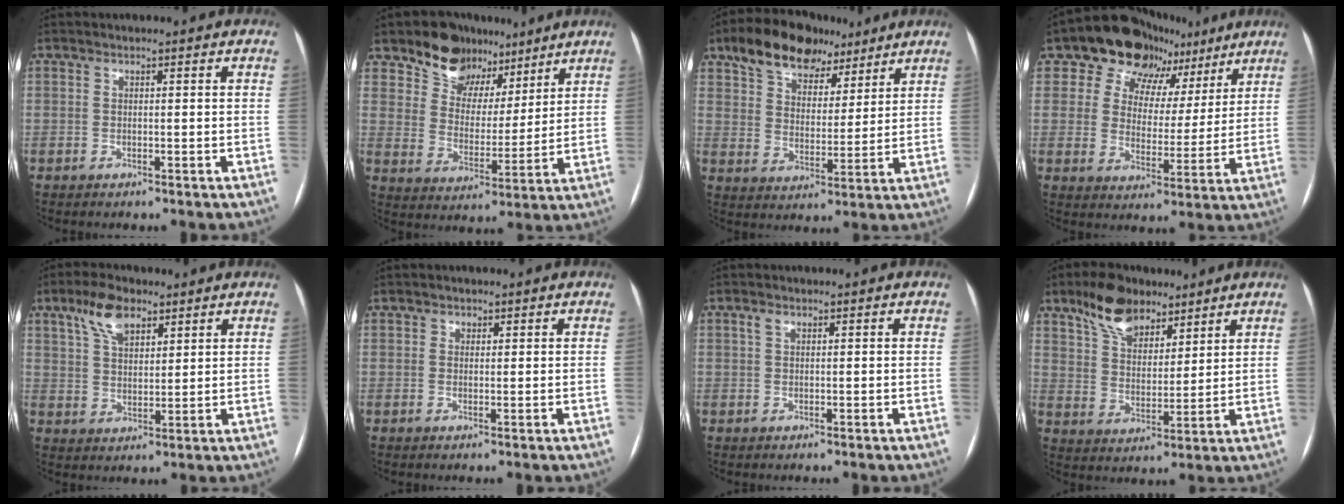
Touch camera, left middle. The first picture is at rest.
{"total": 10.5, "force": [7.6, 7.0, 2.2], "torque": [-0.030, 0.022, 0.130]}
{"total": 13.3, "force": [9.3, 7.3, 6.1], "torque": [-0.097, 0.036, 0.157]}
{"total": 13.9, "force": [9.1, 9.4, 4.8], "torque": [-0.061, 0.032, 0.126]}
{"total": 7.3, "force": [4.5, 3.4, 4.7], "torque": [-0.093, 0.017, 0.086]}
{"total": 1.0, "force": [0.5, 0.8, 0.1], "torque": [0.008, -0.002, 0.004]}
{"total": 1.0, "force": [0.6, 0.6, 0.7], "torque": [-0.017, 0.009, 0.012]}
{"total": 10.1, "force": [7.2, 5.2, 4.7], "torque": [-0.089, 0.020, 0.133]}